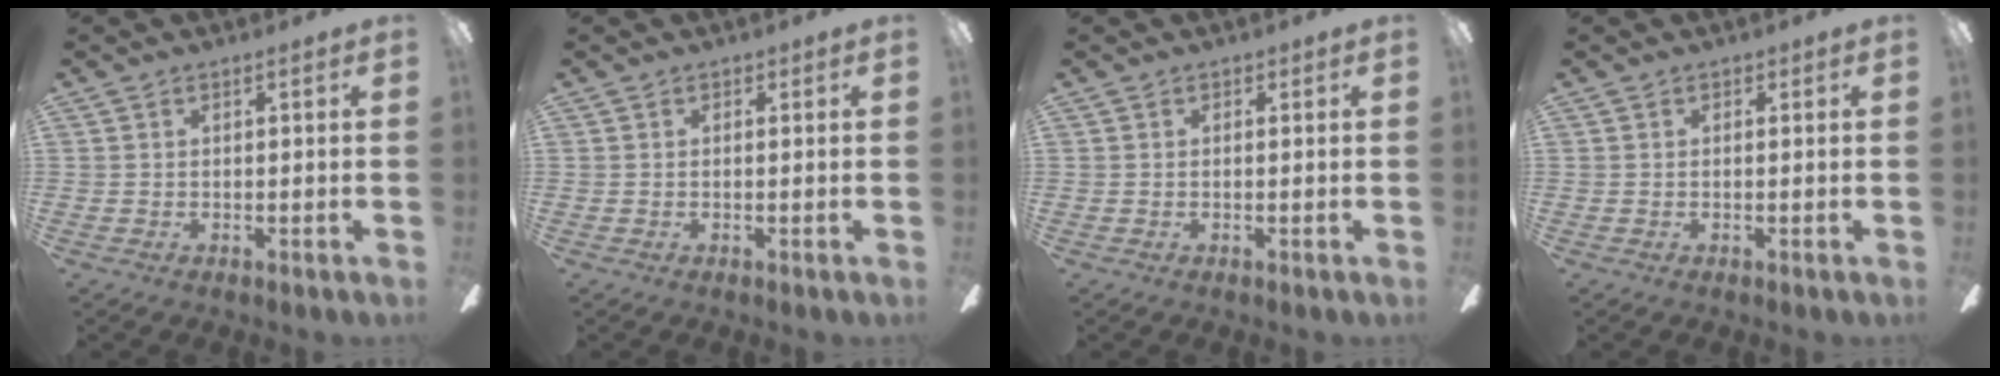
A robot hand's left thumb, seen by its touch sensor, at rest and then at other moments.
{"total": 0.0}
{"total": 0.0}
{"total": 0.0}